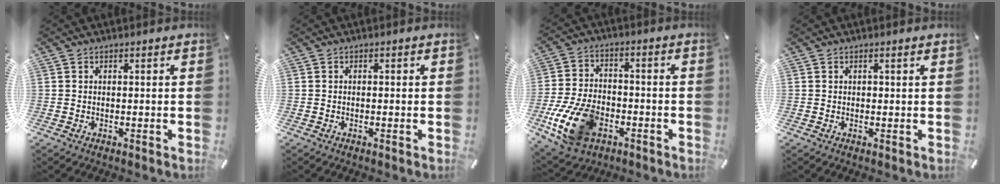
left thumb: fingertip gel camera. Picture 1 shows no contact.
{"total": 0.8, "force": [-0.4, 0.2, 0.7], "torque": [-0.013, 0.000, -0.007]}
{"total": 14.7, "force": [-5.8, 9.5, 9.6], "torque": [-0.202, 0.029, -0.097]}
{"total": 0.6, "force": [0.2, 0.2, 0.5], "torque": [-0.010, 0.001, 0.002]}